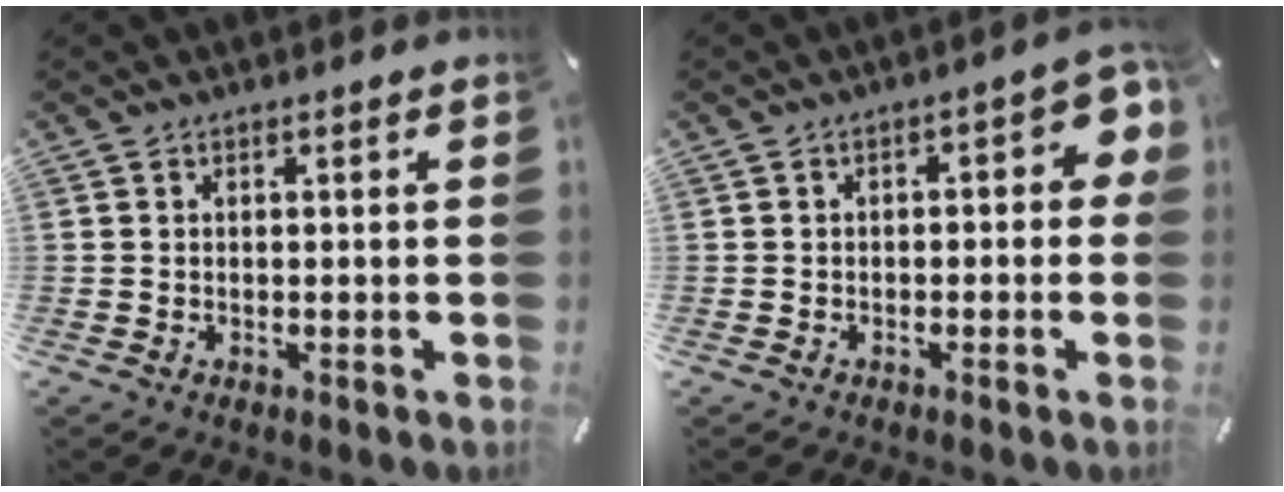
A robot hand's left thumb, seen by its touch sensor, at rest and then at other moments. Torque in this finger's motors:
{"motor_torque": [0.24, 0.10, 0.11, 0.02, 0.10]}